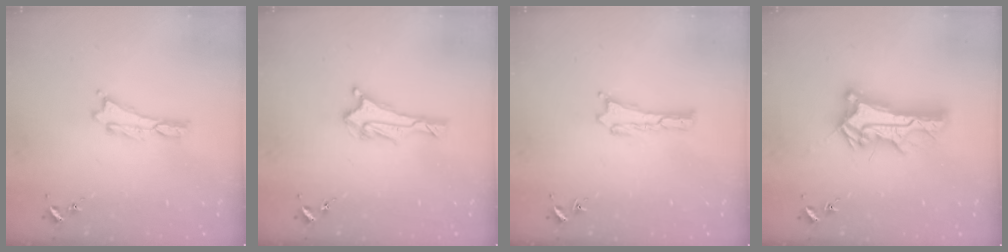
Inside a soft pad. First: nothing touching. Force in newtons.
{"total": 2.9, "press": 2.8, "slide": 0.7}
{"total": 0.0}
{"total": 10.5, "press": 10.4, "slide": 1.1}